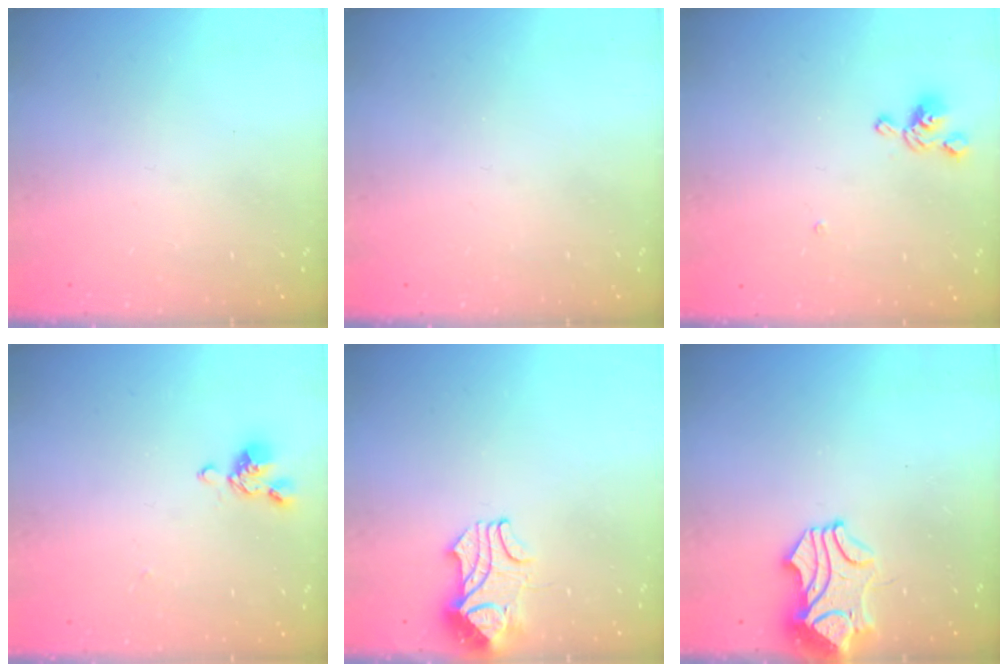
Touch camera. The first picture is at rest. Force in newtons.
{"total": 0.0}
{"total": 4.8, "press": 4.8, "slide": 0.5}
{"total": 2.9, "press": 2.8, "slide": 0.8}
{"total": 2.2, "press": 2.0, "slide": 0.8}
{"total": 2.1, "press": 1.6, "slide": 1.4}